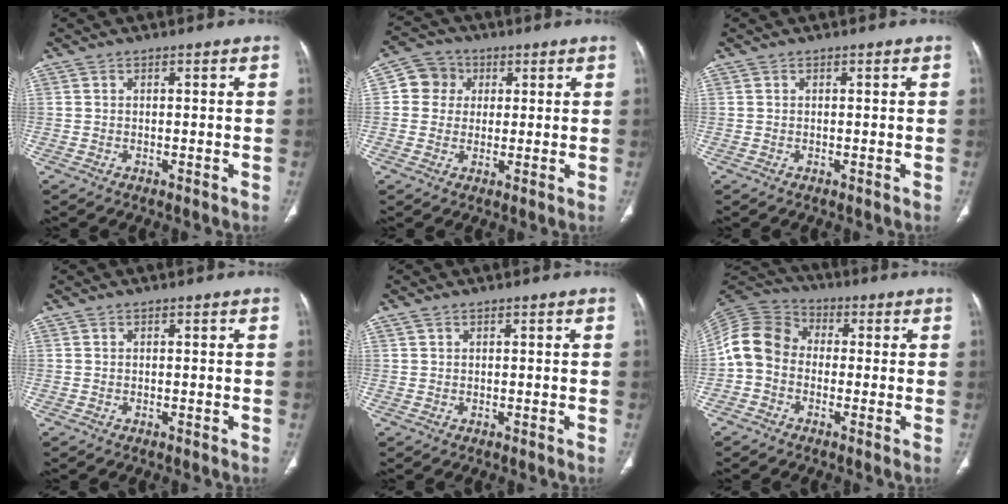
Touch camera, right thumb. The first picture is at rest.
{"total": 6.3, "force": [1.3, 5.9, 1.7], "torque": [-0.001, 0.008, 0.018]}
{"total": 0.0}
{"total": 0.0}
{"total": 0.6, "force": [0.4, 0.2, 0.3], "torque": [-0.012, 0.012, 0.014]}
{"total": 9.8, "force": [-1.4, 8.1, 5.3], "torque": [-0.101, 0.033, -0.043]}